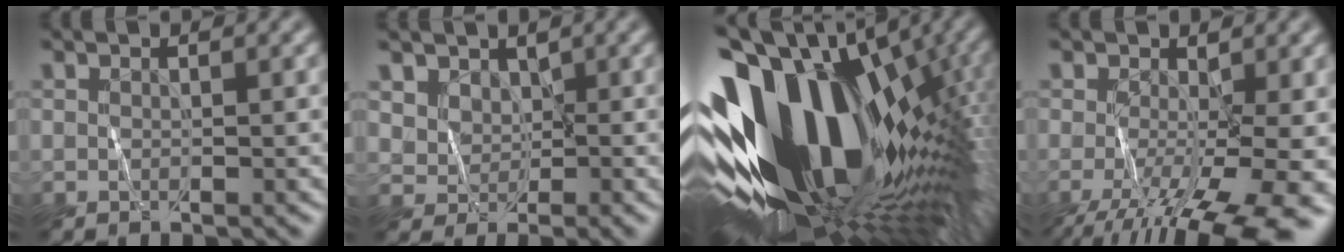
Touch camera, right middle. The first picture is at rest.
{"total": 3.4, "force": [1.9, 2.5, 1.3], "torque": [-0.042, -0.010, 0.049]}
{"total": 20.0, "force": [1.4, 11.5, 16.3], "torque": [-0.302, -0.022, 0.027]}
{"total": 10.7, "force": [-3.9, 4.5, 8.8], "torque": [-0.143, -0.007, -0.067]}